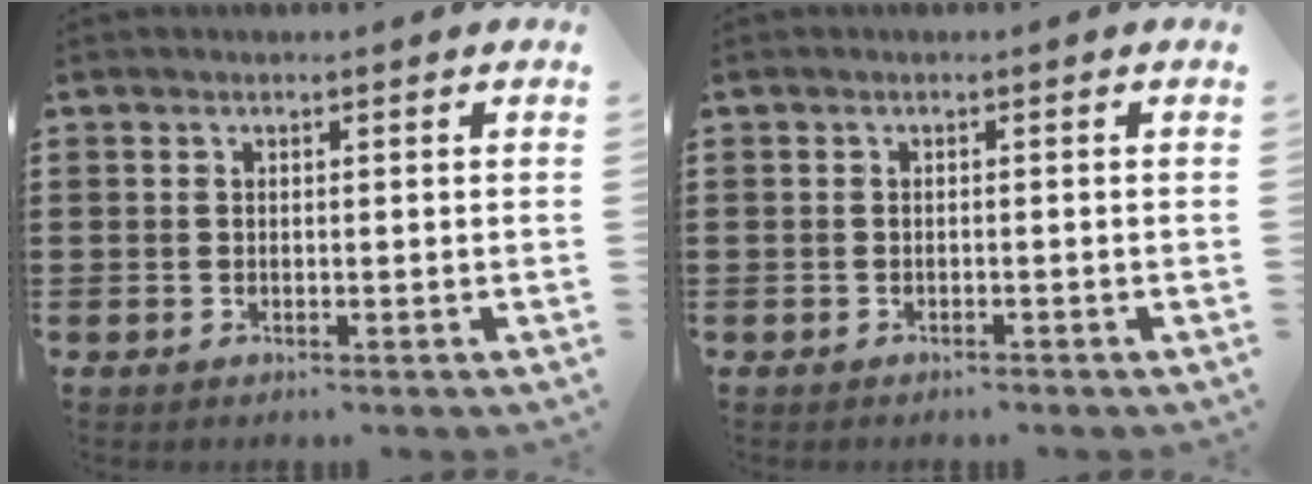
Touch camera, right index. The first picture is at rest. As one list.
[{"total": 0.6, "force": [-0.6, 0.0, 0.0], "torque": [-0.003, -0.001, -0.013]}]